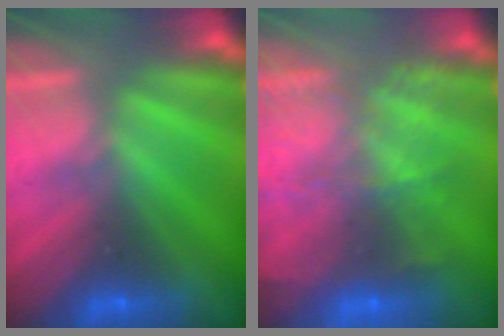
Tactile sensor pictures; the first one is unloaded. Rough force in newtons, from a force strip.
{"total": 8.6}